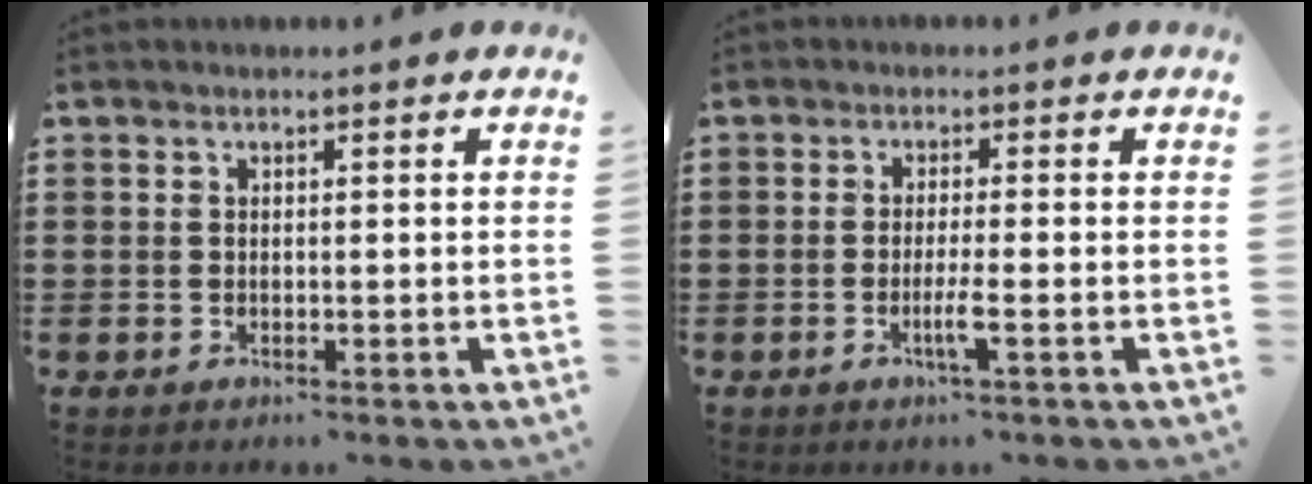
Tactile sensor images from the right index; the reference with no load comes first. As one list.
[{"total": 3.1, "force": [-1.3, -0.2, 2.9], "torque": [-0.055, -0.012, -0.026]}]